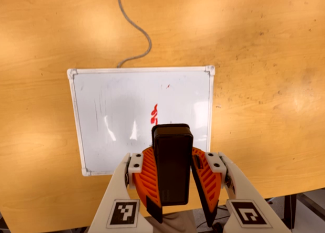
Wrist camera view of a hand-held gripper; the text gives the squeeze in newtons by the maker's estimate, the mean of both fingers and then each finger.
{"total": 9.1, "left": 9.3, "right": 9.0}